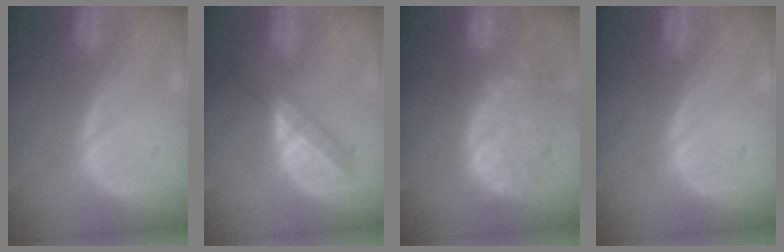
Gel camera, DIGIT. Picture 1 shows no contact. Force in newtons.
{"total": 5.8, "press": 5.3, "slide": 2.3}
{"total": 10.8, "press": 9.4, "slide": 5.3}
{"total": 0.0}